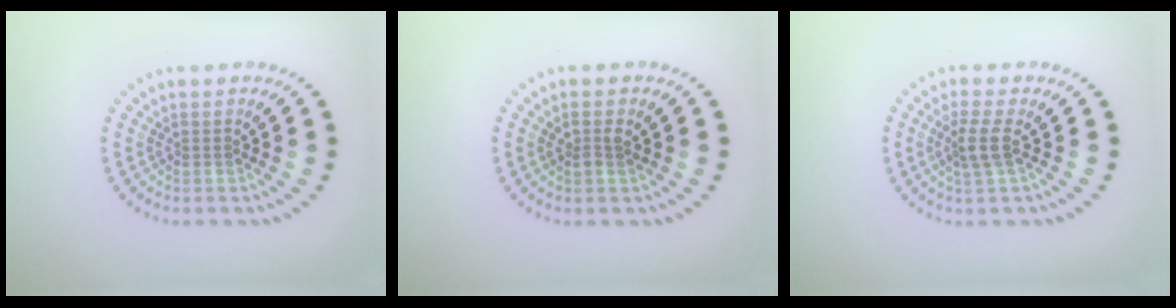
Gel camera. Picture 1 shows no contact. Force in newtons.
{"total": 0.9, "press": 0.9, "slide": 0.3}
{"total": 2.4, "press": 1.9, "slide": 1.4}